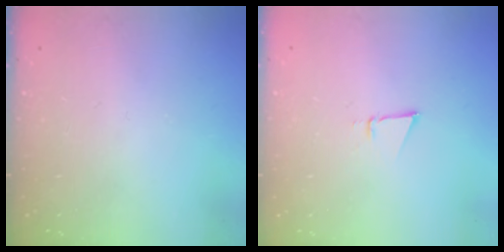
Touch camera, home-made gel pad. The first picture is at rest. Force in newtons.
{"total": 2.6, "press": 2.5, "slide": 0.8}